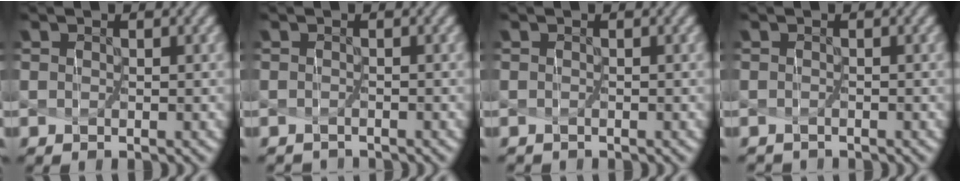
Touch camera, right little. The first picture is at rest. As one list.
[{"total": 1.3, "force": [-1.2, -0.2, -0.6], "torque": [0.008, -0.007, -0.018]}, {"total": 0.7, "force": [-0.6, -0.2, -0.4], "torque": [0.003, -0.004, -0.004]}, {"total": 1.1, "force": [-0.9, -0.2, -0.6], "torque": [0.008, -0.004, -0.010]}]